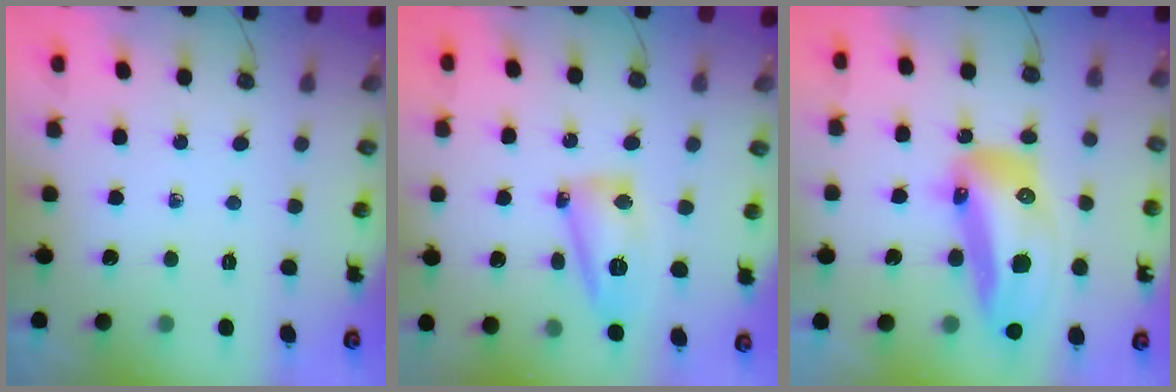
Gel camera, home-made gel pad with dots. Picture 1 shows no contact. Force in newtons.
{"total": 13.0, "press": 13.0, "slide": 1.2}
{"total": 22.8, "press": 22.6, "slide": 2.9}